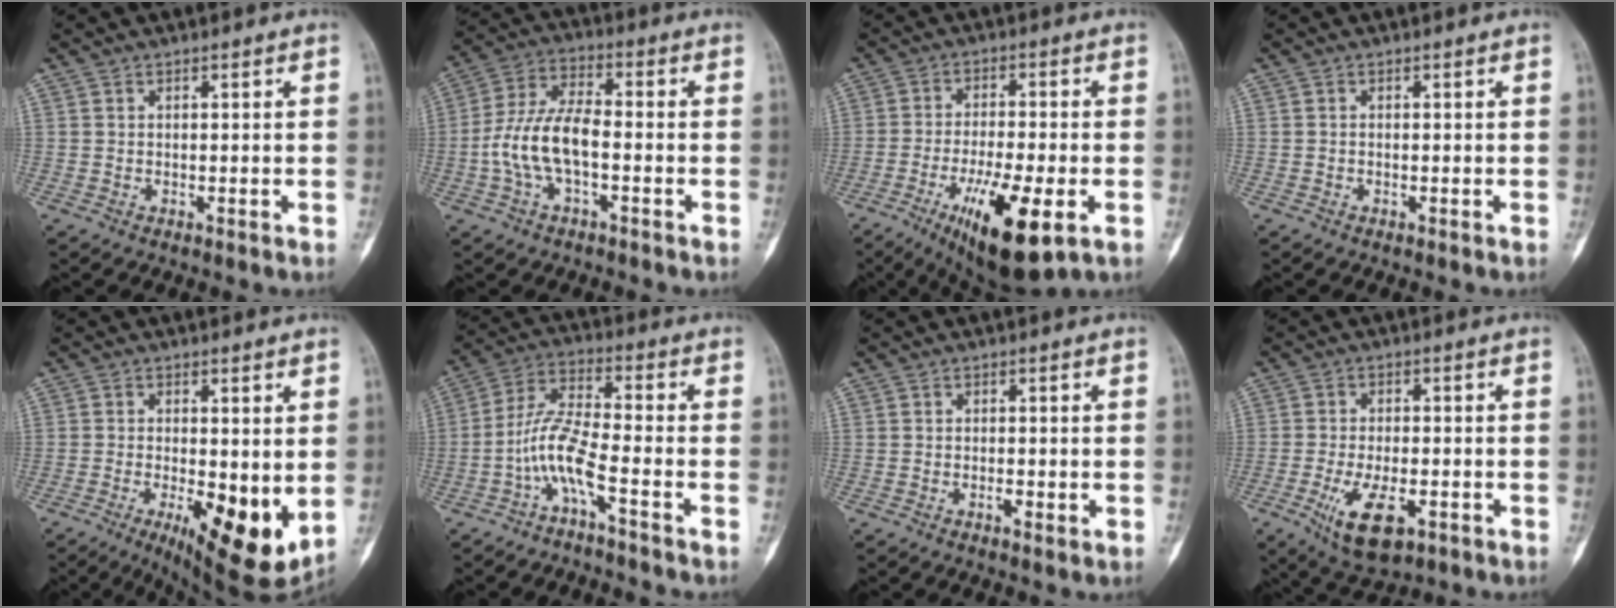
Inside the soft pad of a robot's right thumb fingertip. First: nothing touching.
{"total": 11.1, "force": [-2.3, 5.2, 9.5], "torque": [-0.199, 0.037, -0.049]}
{"total": 14.6, "force": [-6.0, 4.0, 12.7], "torque": [-0.220, -0.003, -0.090]}
{"total": 0.0}
{"total": 13.7, "force": [-2.7, 4.5, 12.6], "torque": [-0.179, -0.027, -0.027]}
{"total": 7.9, "force": [-3.9, 0.6, 6.8], "torque": [-0.162, 0.046, -0.085]}
{"total": 1.7, "force": [-0.6, 0.6, 1.5], "torque": [-0.023, 0.001, -0.009]}
{"total": 9.5, "force": [-3.9, 4.4, 7.5], "torque": [-0.133, 0.002, -0.058]}